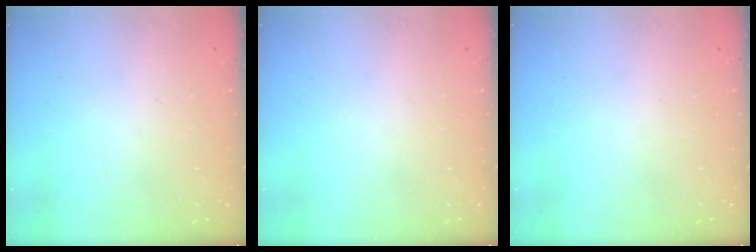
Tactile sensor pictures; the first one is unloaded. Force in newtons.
{"total": 0.0}
{"total": 0.0}